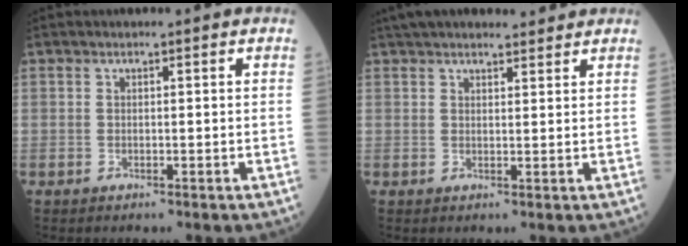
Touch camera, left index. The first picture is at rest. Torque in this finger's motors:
{"motor_torque": [-0.31, -0.65, -0.21, 0.10]}